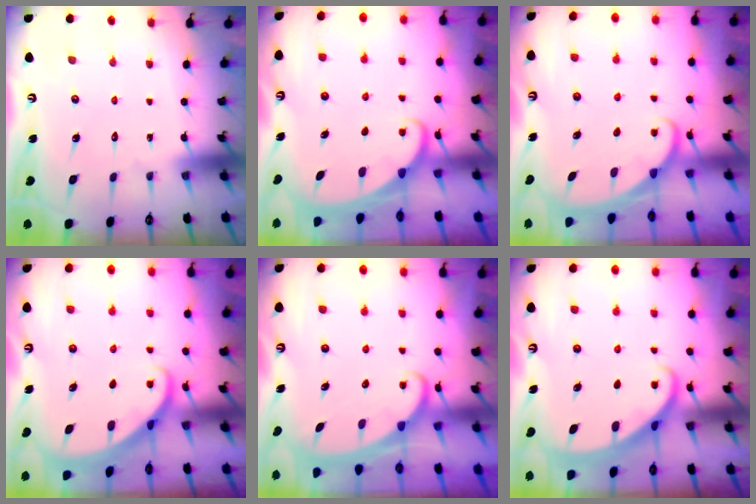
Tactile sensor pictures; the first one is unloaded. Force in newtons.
{"total": 1.8, "press": 1.8, "slide": 0.2}
{"total": 1.6, "press": 1.6, "slide": 0.1}
{"total": 1.9, "press": 1.9, "slide": 0.0}
{"total": 2.3, "press": 2.3, "slide": 0.4}
{"total": 2.2, "press": 2.2, "slide": 0.2}